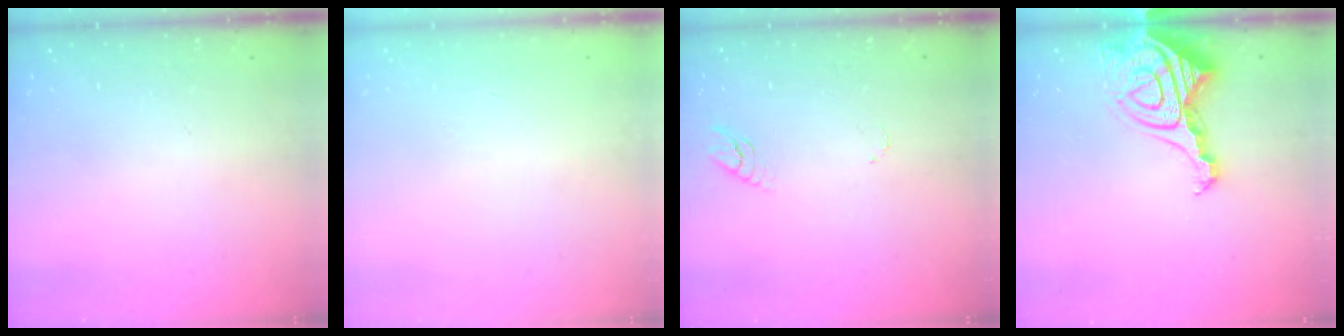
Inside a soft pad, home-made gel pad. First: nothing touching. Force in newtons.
{"total": 0.0}
{"total": 3.3, "press": 3.3, "slide": 0.4}
{"total": 15.2, "press": 15.2, "slide": 1.4}